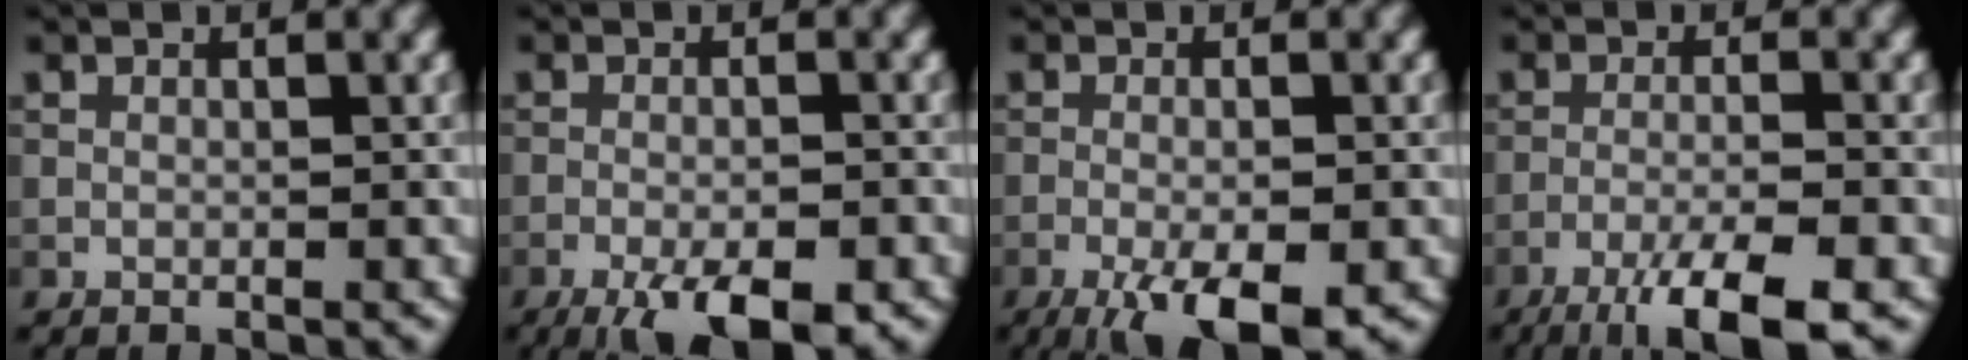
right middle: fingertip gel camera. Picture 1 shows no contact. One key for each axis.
{"total": 6.9, "fx": -4.3, "fy": 2.0, "fz": 5.1, "tx": -0.083, "ty": -0.019, "tz": -0.065}
{"total": 6.7, "fx": -3.6, "fy": 1.9, "fz": 5.4, "tx": -0.090, "ty": -0.010, "tz": -0.056}
{"total": 7.1, "fx": -4.6, "fy": 1.3, "fz": 5.3, "tx": -0.082, "ty": -0.004, "tz": -0.085}